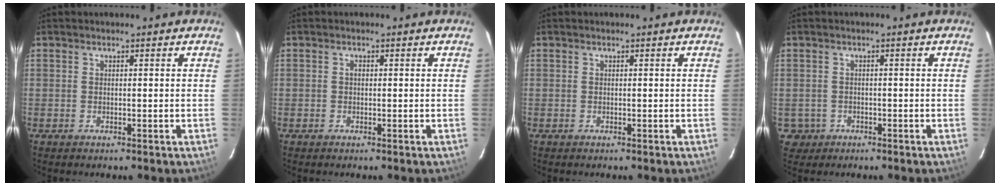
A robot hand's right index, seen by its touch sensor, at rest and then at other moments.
{"total": 0.6, "force": [0.0, 0.5, 0.3], "torque": [-0.004, 0.004, -0.001]}
{"total": 0.0}
{"total": 3.6, "force": [-1.0, 3.4, 0.4], "torque": [-0.014, 0.007, -0.009]}